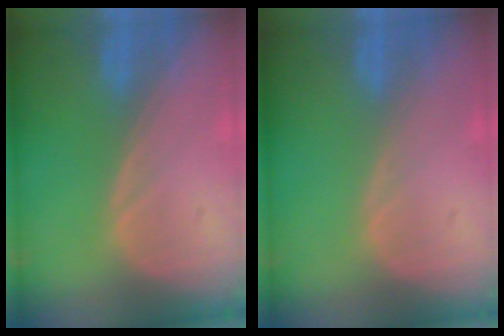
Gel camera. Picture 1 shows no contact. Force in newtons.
{"total": 0.0}